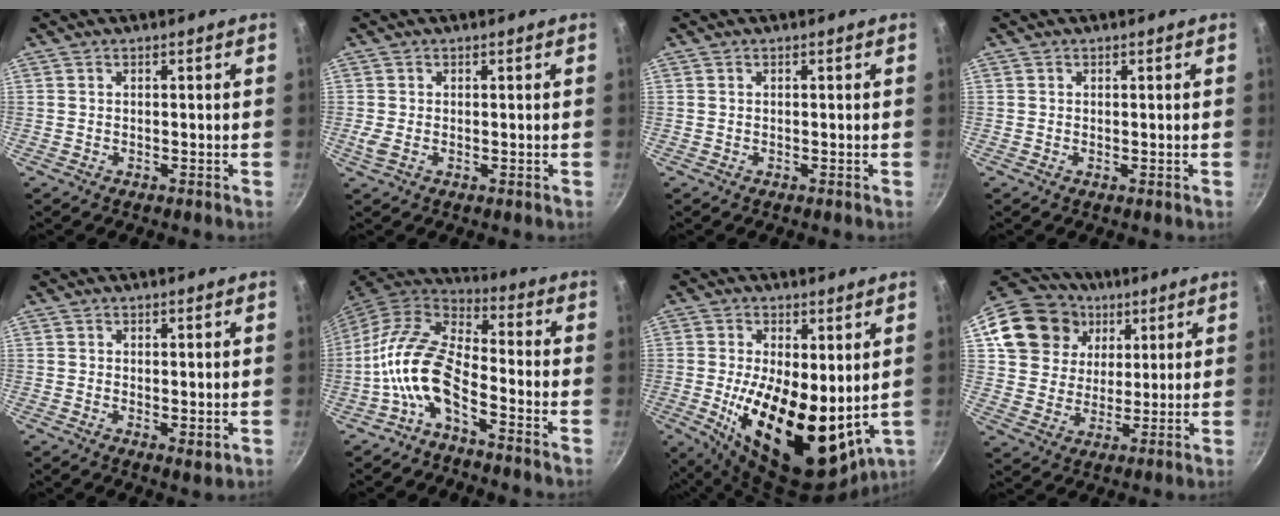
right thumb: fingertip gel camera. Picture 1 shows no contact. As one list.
[{"total": 1.9, "force": [0.0, 1.1, 1.5], "torque": [-0.030, -0.002, -0.001]}, {"total": 0.0}, {"total": 0.0}, {"total": 2.3, "force": [0.4, 1.3, 1.9], "torque": [-0.027, -0.011, 0.006]}, {"total": 12.0, "force": [-4.8, 5.4, 9.6], "torque": [-0.195, 0.051, -0.107]}, {"total": 19.9, "force": [-0.2, 9.3, 17.5], "torque": [-0.258, -0.028, 0.009]}, {"total": 18.1, "force": [7.3, 15.0, 6.9], "torque": [-0.114, 0.008, 0.131]}]